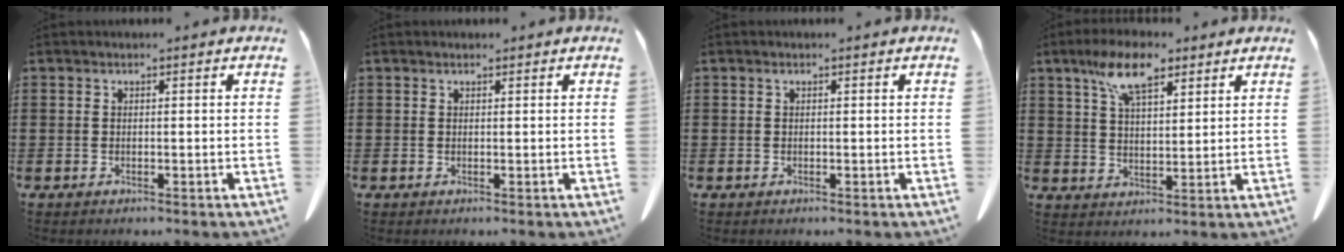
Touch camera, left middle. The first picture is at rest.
{"total": 0.5, "force": [0.4, 0.1, 0.3], "torque": [-0.007, -0.002, 0.010]}
{"total": 0.0}
{"total": 8.9, "force": [5.8, 3.2, 5.9], "torque": [-0.122, -0.004, 0.104]}